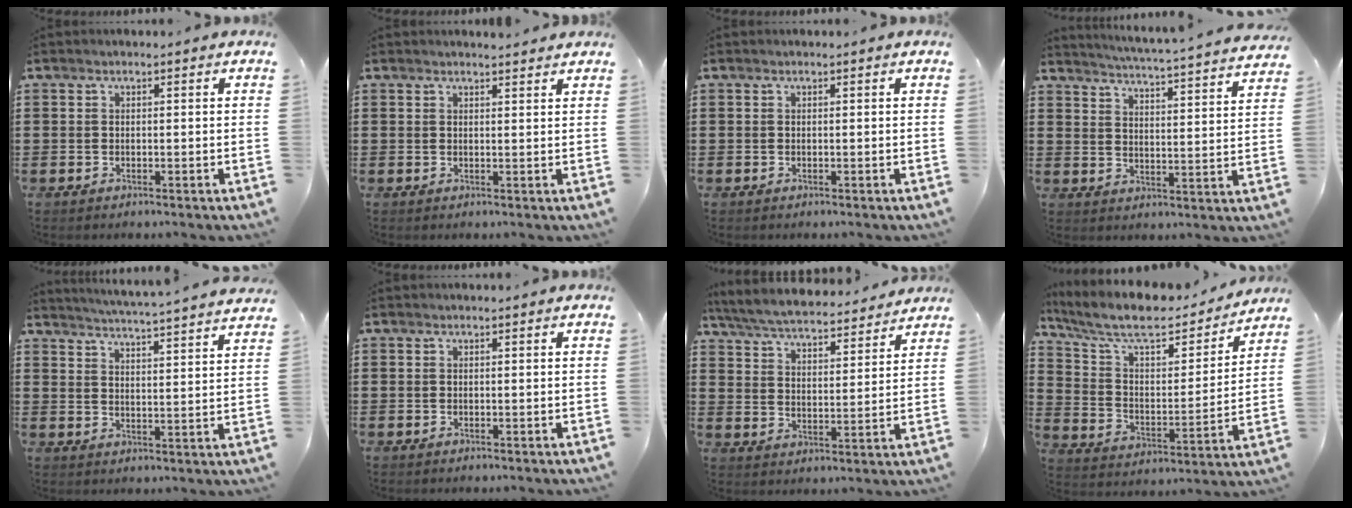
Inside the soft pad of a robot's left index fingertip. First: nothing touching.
{"total": 1.5, "force": [1.5, 0.1, 0.2], "torque": [-0.008, 0.002, 0.029]}
{"total": 0.0}
{"total": 4.1, "force": [3.9, -0.9, 1.0], "torque": [-0.032, -0.043, 0.058]}
{"total": 4.4, "force": [4.2, -1.0, 0.8], "torque": [-0.036, -0.036, 0.068]}
{"total": 0.0}
{"total": 5.7, "force": [5.5, 0.2, 1.4], "torque": [-0.054, -0.036, 0.093]}
{"total": 10.2, "force": [8.7, 2.1, 4.8], "torque": [-0.130, -0.048, 0.150]}